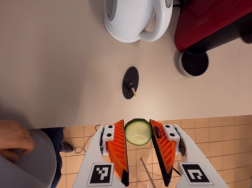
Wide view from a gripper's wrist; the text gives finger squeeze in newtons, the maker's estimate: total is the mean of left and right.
{"total": 8.3, "left": 8.3, "right": 8.3}